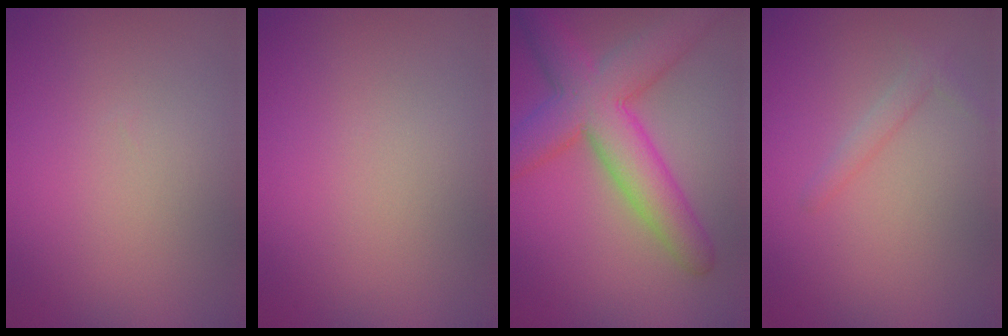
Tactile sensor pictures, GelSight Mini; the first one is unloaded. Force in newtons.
{"total": 0.0}
{"total": 8.2, "press": 8.2, "slide": 0.2}
{"total": 1.3, "press": 1.3, "slide": 0.1}